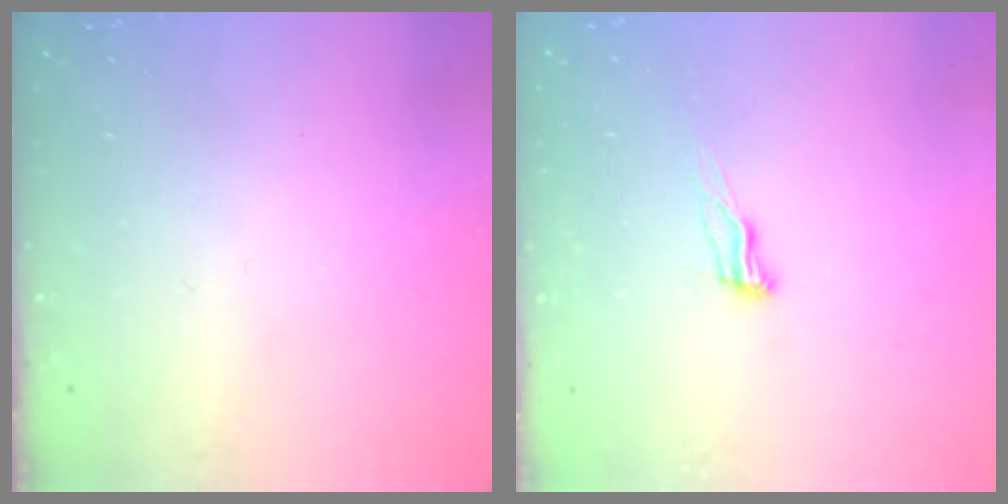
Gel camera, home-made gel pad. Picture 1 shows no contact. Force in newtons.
{"total": 8.0, "press": 7.7, "slide": 2.0}